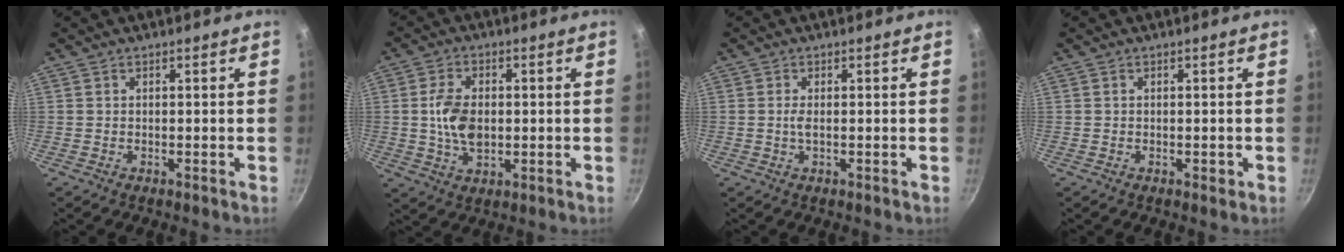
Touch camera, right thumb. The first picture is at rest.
{"total": 8.4, "force": [0.2, 5.3, 6.5], "torque": [-0.113, 0.000, 0.002]}
{"total": 1.5, "force": [0.0, 0.5, 1.4], "torque": [-0.030, 0.000, -0.002]}
{"total": 0.9, "force": [-0.2, 0.6, 0.6], "torque": [-0.004, 0.003, -0.003]}